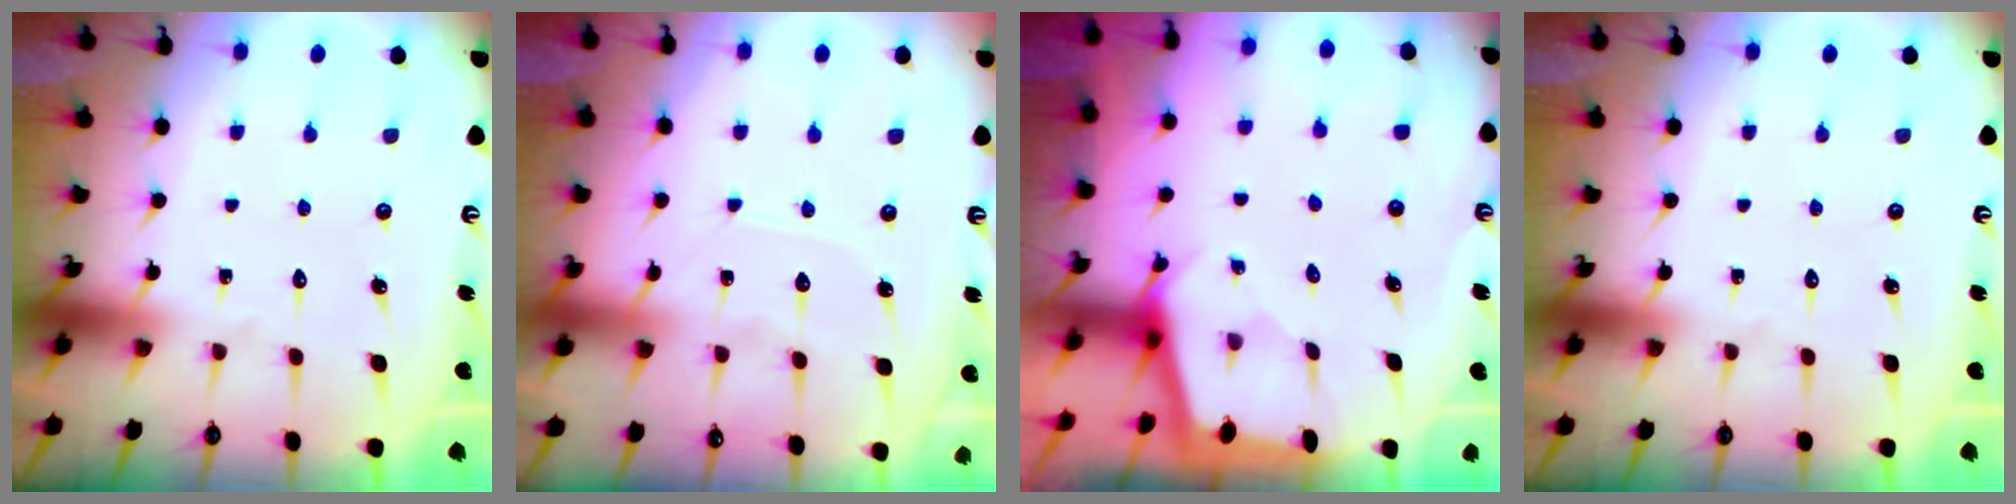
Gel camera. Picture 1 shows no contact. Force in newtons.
{"total": 5.4, "press": 5.4, "slide": 0.6}
{"total": 1.7, "press": 1.7, "slide": 0.1}
{"total": 0.0}